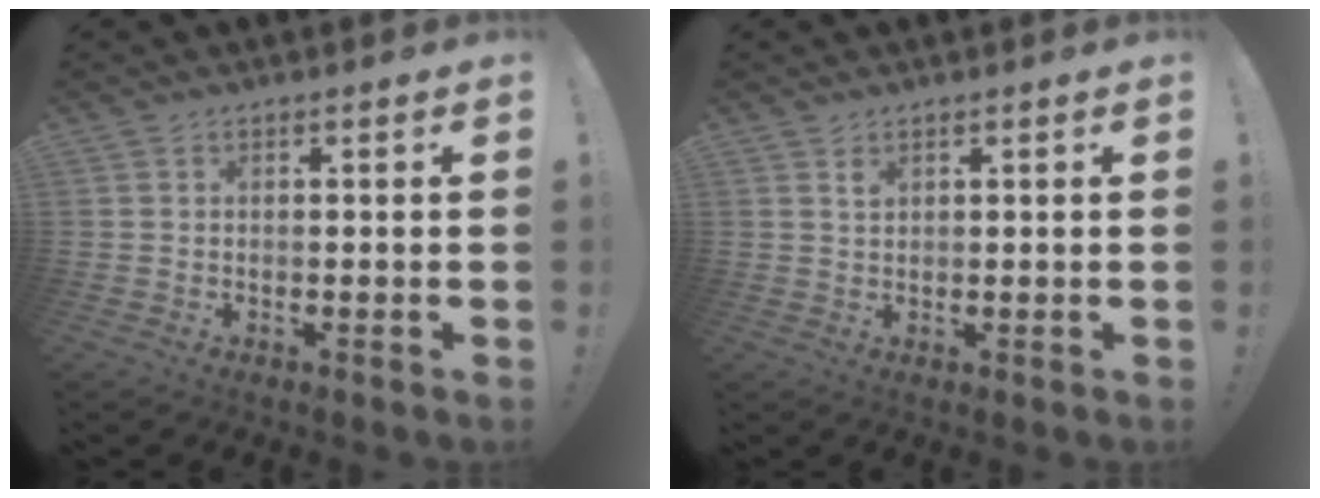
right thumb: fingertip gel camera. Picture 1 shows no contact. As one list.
[{"total": 1.4, "force": [1.0, 0.8, 0.6], "torque": [0.002, -0.007, 0.017]}]